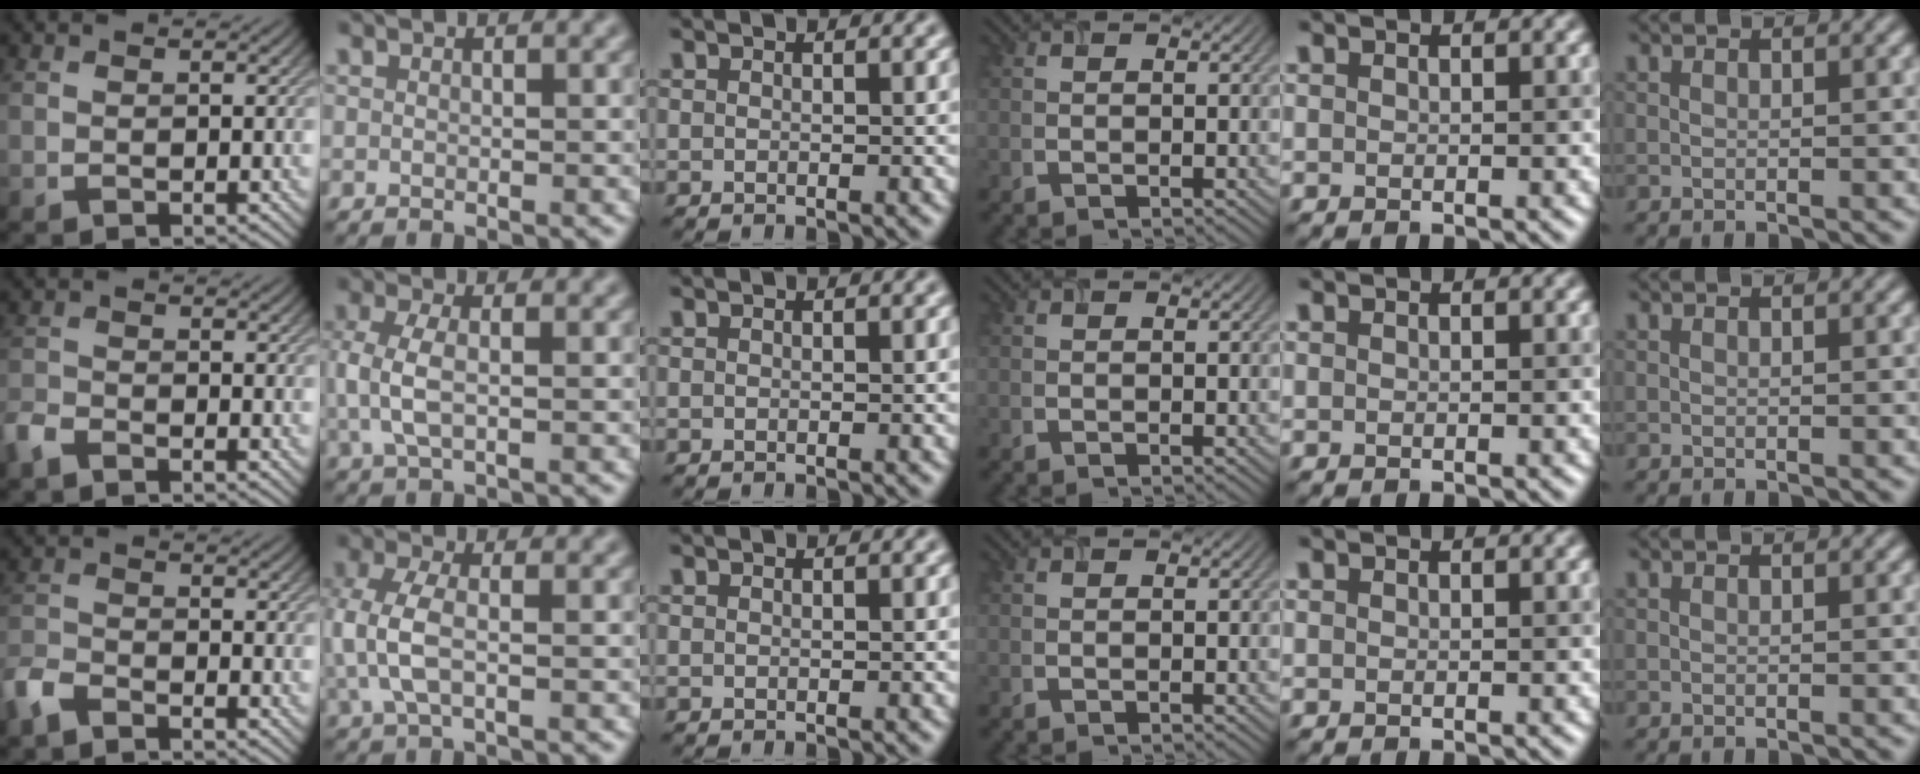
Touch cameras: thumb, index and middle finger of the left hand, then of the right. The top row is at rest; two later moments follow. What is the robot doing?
{"motion": "insert", "object": "airpods case & airpods"}